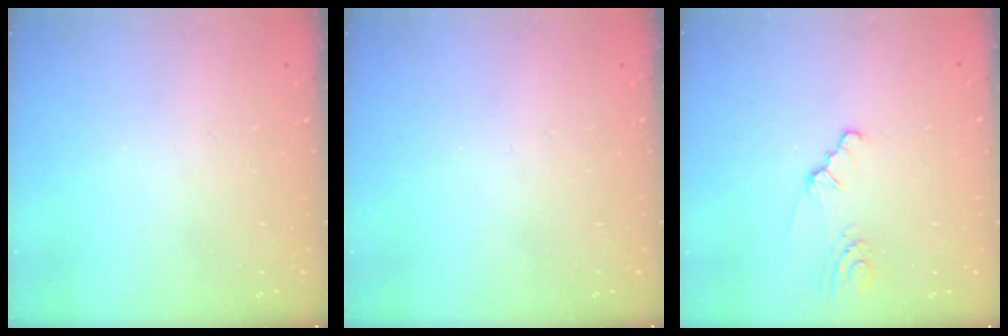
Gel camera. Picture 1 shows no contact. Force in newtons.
{"total": 0.0}
{"total": 2.2, "press": 2.2, "slide": 0.4}